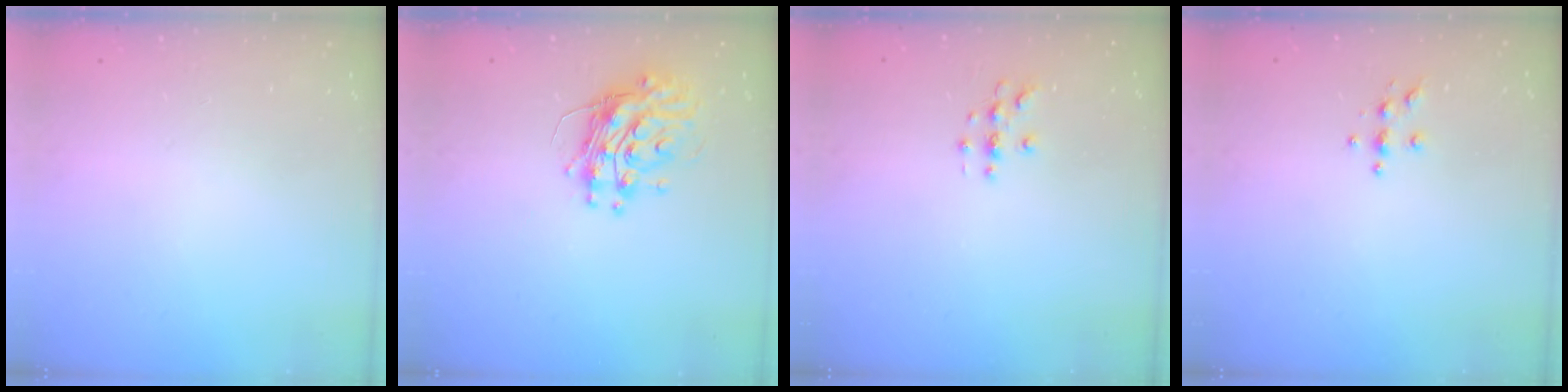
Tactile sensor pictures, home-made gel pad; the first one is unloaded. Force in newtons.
{"total": 11.4, "press": 11.3, "slide": 1.1}
{"total": 2.9, "press": 2.9, "slide": 0.3}
{"total": 3.7, "press": 3.7, "slide": 0.4}